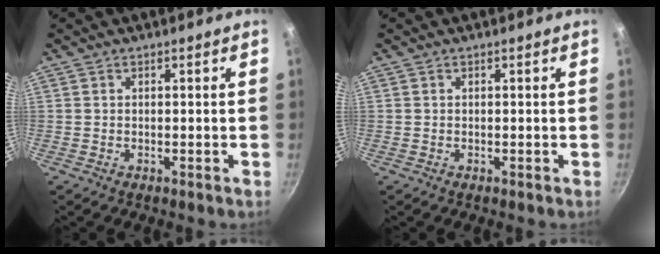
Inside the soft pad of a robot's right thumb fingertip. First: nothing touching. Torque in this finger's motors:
{"motor_torque": [-0.08, 0.09, 0.33, 0.08, 0.03]}